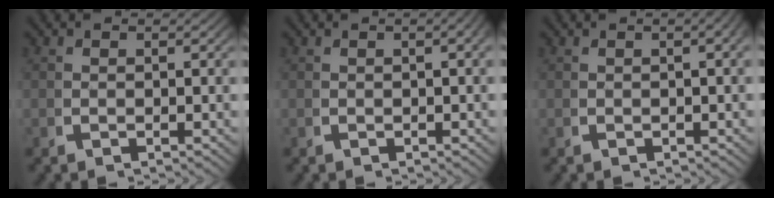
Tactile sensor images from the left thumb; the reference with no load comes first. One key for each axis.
{"total": 1.7, "fx": 0.0, "fy": 0.6, "fz": 1.6, "tx": -0.019, "ty": 0.010, "tz": -0.002}
{"total": 2.2, "fx": 0.1, "fy": 0.8, "fz": 2.1, "tx": -0.022, "ty": 0.013, "tz": -0.001}